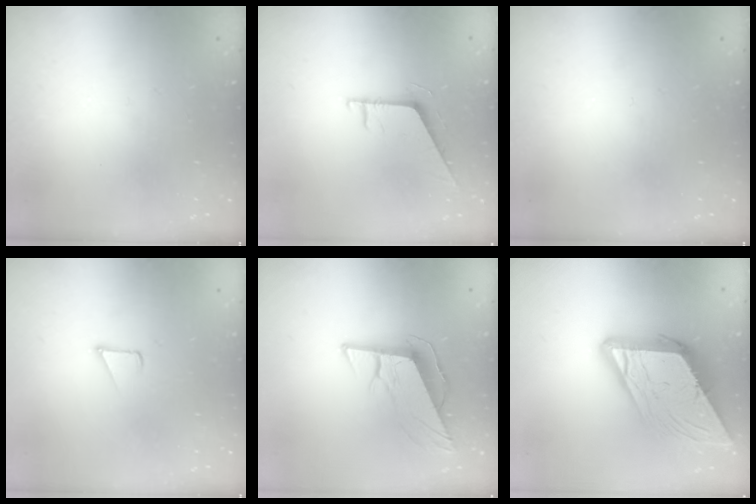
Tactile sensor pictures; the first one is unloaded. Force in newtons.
{"total": 5.4, "press": 5.4, "slide": 0.5}
{"total": 0.0}
{"total": 2.4, "press": 2.4, "slide": 0.2}
{"total": 10.7, "press": 10.3, "slide": 2.6}
{"total": 19.3, "press": 19.2, "slide": 2.3}